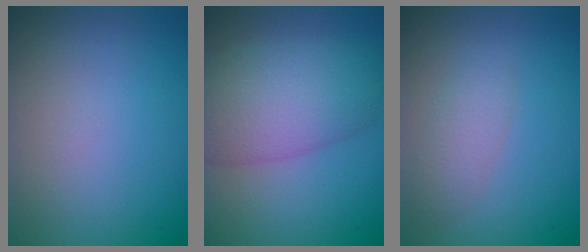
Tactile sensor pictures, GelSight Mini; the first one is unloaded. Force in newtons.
{"total": 7.8, "press": 7.8, "slide": 0.2}
{"total": 2.3, "press": 2.3, "slide": 0.1}